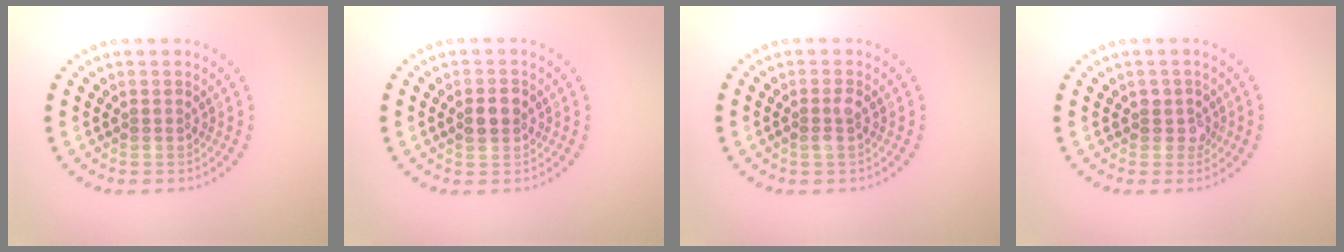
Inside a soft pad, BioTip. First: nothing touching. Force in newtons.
{"total": 2.2, "press": 2.2, "slide": 0.0}
{"total": 1.1, "press": 1.1, "slide": 0.4}
{"total": 1.6, "press": 1.4, "slide": 0.8}